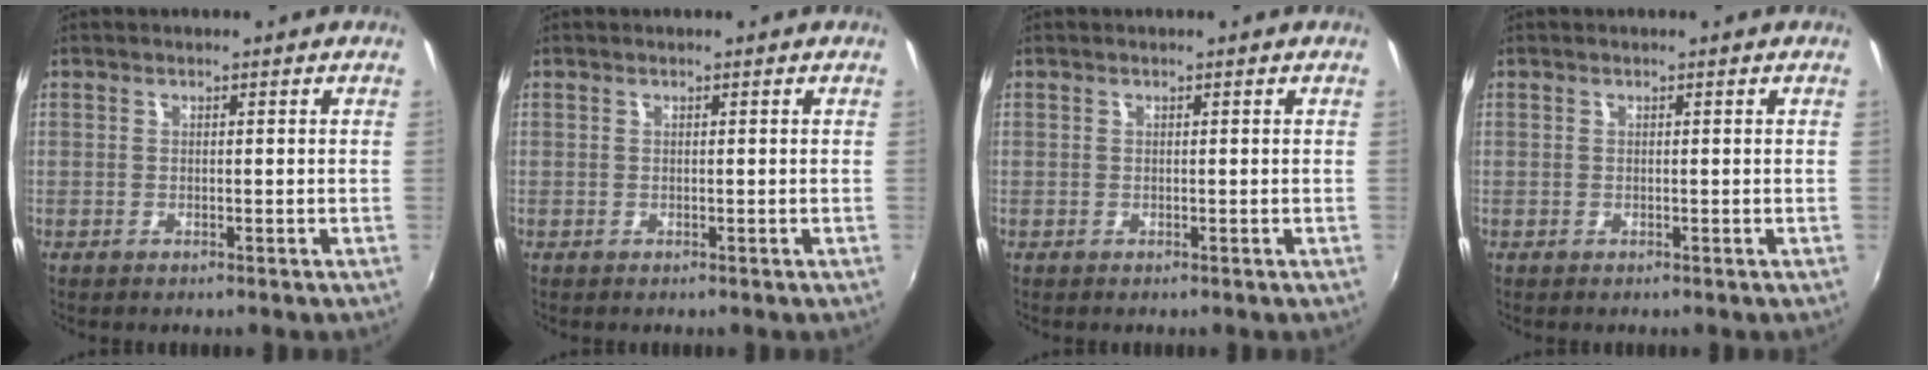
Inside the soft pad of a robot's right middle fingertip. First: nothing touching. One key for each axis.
{"total": 0.0}
{"total": 0.0}
{"total": 0.0}